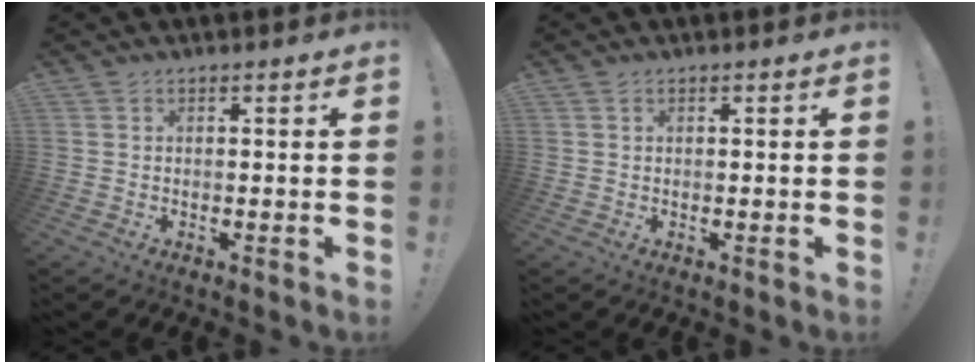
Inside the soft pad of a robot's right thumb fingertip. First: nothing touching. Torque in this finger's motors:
{"motor_torque": [0.08, -0.20, -0.28, 0.28, 0.01]}